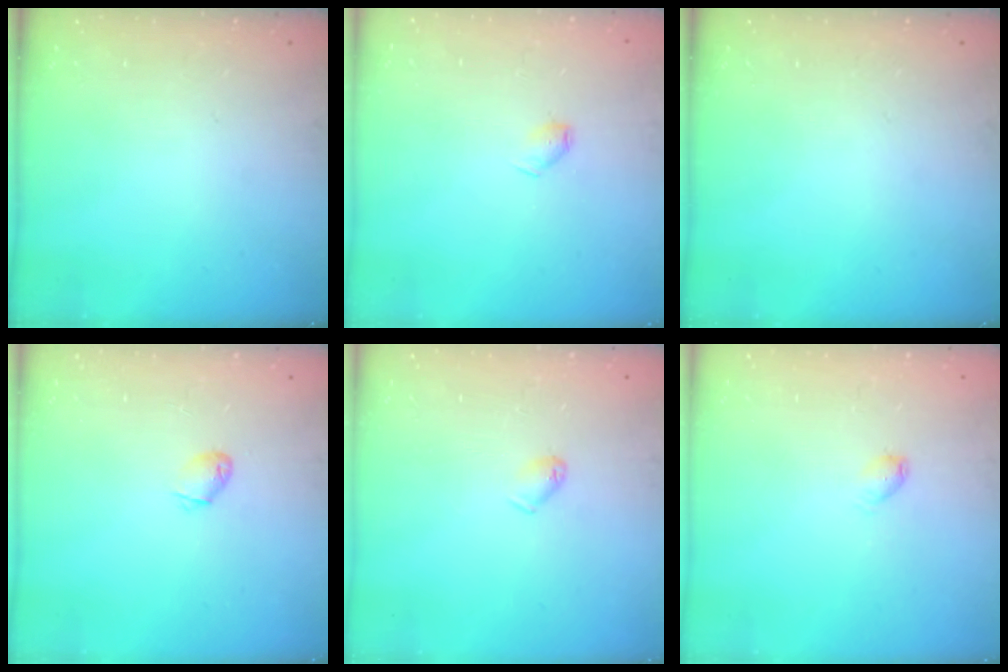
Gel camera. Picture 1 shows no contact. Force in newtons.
{"total": 4.0, "press": 4.0, "slide": 0.7}
{"total": 0.0}
{"total": 2.3, "press": 2.3, "slide": 0.5}
{"total": 3.9, "press": 3.8, "slide": 0.6}
{"total": 3.1, "press": 3.1, "slide": 0.4}